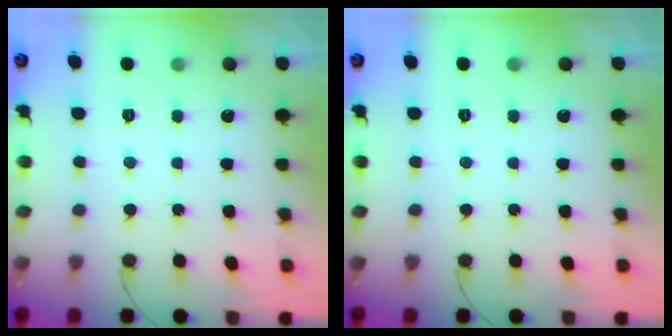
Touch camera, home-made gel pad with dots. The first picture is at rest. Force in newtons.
{"total": 0.0}